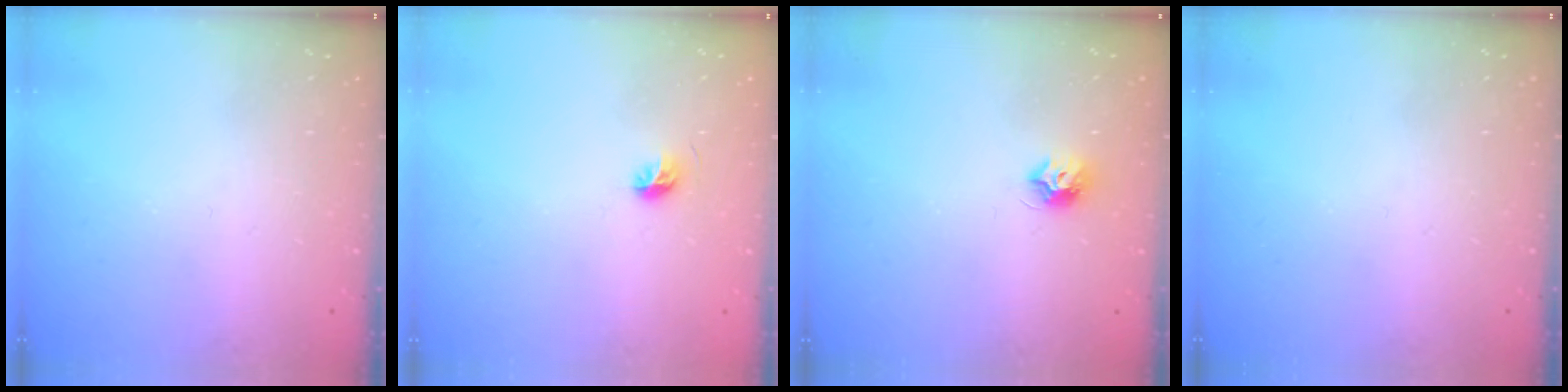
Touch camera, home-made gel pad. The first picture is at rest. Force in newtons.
{"total": 5.3, "press": 5.2, "slide": 1.0}
{"total": 7.1, "press": 7.1, "slide": 0.5}
{"total": 0.0}